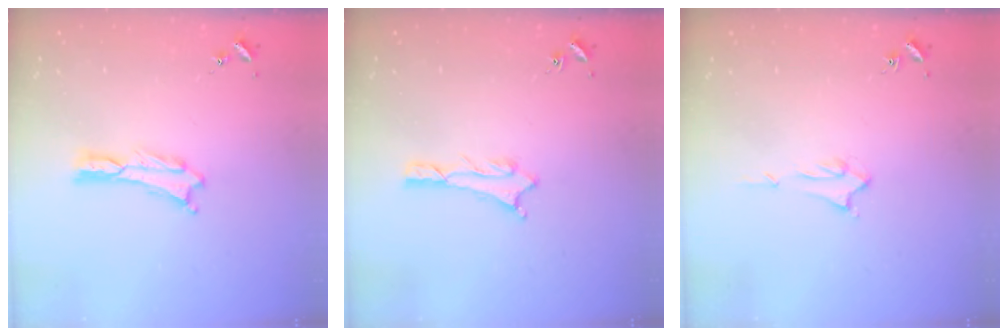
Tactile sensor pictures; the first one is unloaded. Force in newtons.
{"total": 1.1, "press": 1.0, "slide": 0.1}
{"total": 1.4, "press": 1.4, "slide": 0.2}